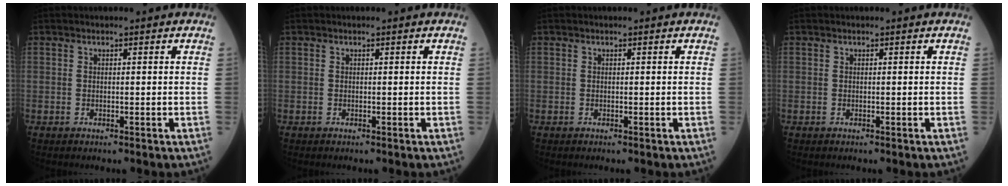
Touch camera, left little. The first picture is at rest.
{"total": 0.0}
{"total": 0.0}
{"total": 0.0}